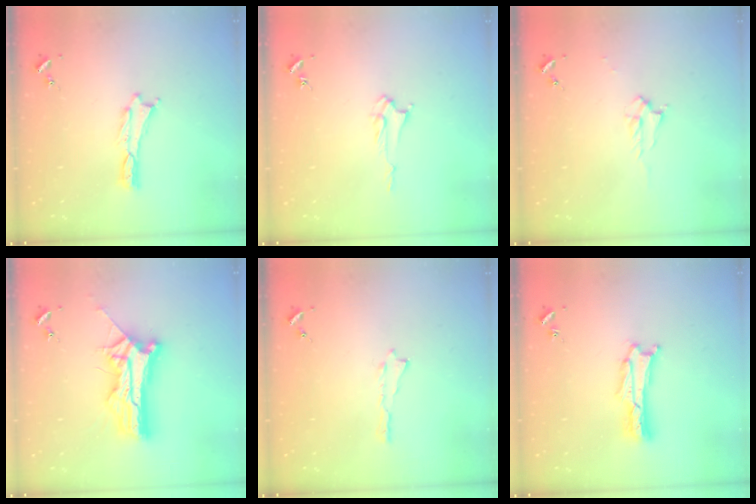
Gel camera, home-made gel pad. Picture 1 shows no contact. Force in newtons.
{"total": 2.4, "press": 2.4, "slide": 0.3}
{"total": 1.7, "press": 1.6, "slide": 0.2}
{"total": 12.6, "press": 12.6, "slide": 1.2}
{"total": 0.0}
{"total": 1.7, "press": 1.7, "slide": 0.3}